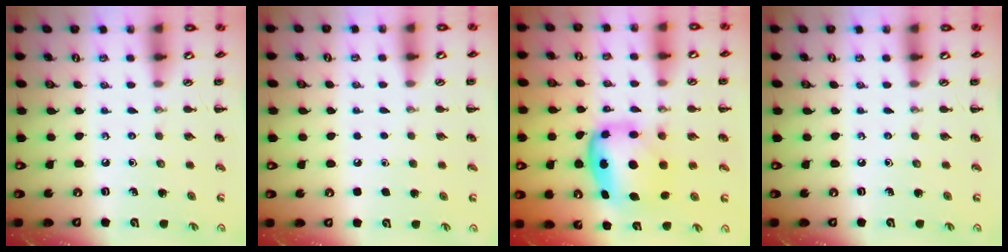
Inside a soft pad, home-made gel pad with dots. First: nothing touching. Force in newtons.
{"total": 1.7, "press": 1.7, "slide": 0.1}
{"total": 6.5, "press": 6.3, "slide": 1.6}
{"total": 0.0}